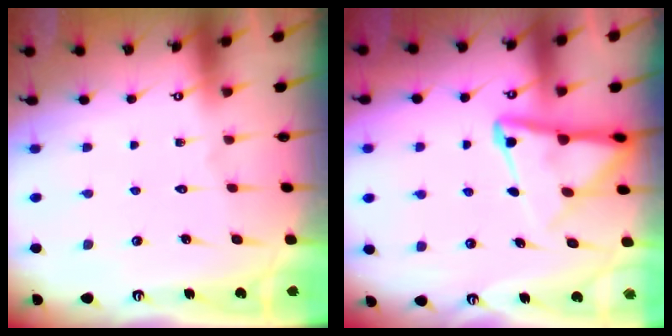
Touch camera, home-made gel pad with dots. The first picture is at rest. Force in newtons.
{"total": 9.1, "press": 9.1, "slide": 0.9}